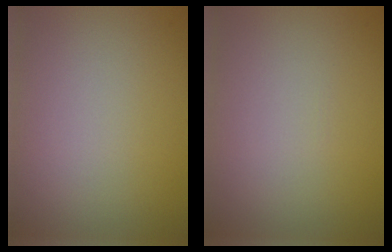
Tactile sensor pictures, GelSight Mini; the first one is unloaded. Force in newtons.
{"total": 0.0}